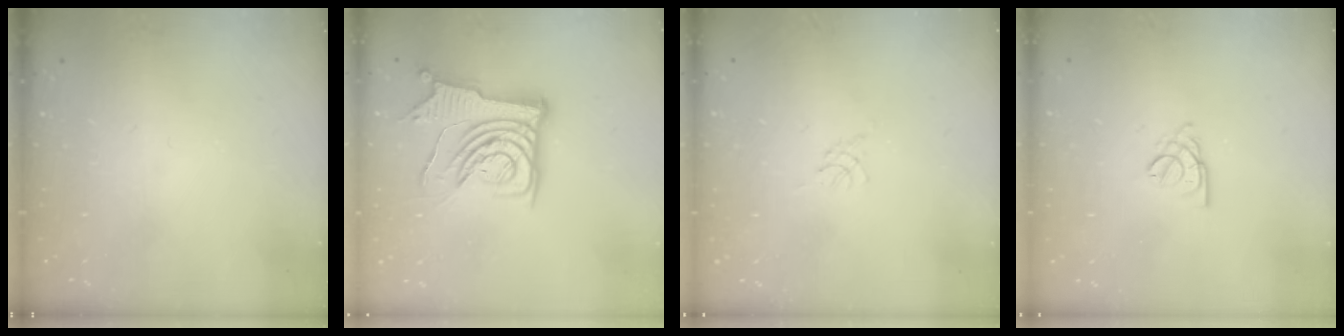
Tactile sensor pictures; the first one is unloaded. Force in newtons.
{"total": 13.6, "press": 13.5, "slide": 1.8}
{"total": 0.0}
{"total": 2.3, "press": 2.3, "slide": 0.5}